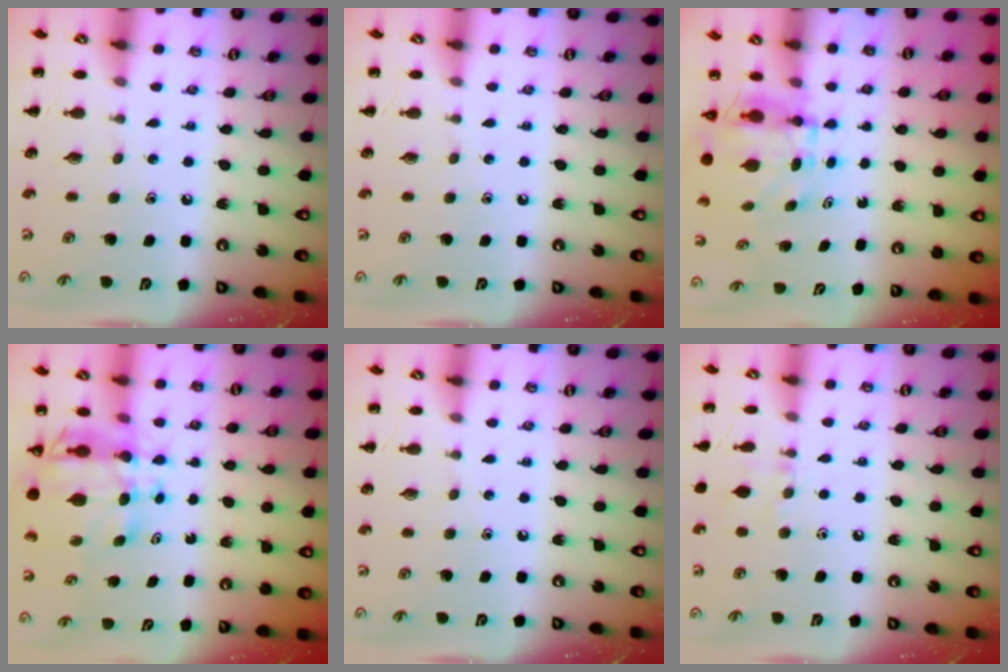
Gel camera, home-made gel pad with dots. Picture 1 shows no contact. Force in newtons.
{"total": 0.0}
{"total": 5.1, "press": 5.1, "slide": 0.5}
{"total": 8.2, "press": 7.7, "slide": 2.8}
{"total": 0.0}
{"total": 5.9, "press": 5.8, "slide": 1.2}